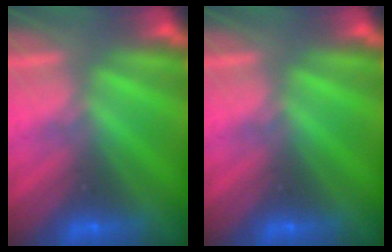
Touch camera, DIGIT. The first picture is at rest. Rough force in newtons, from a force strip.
{"total": 0.0}